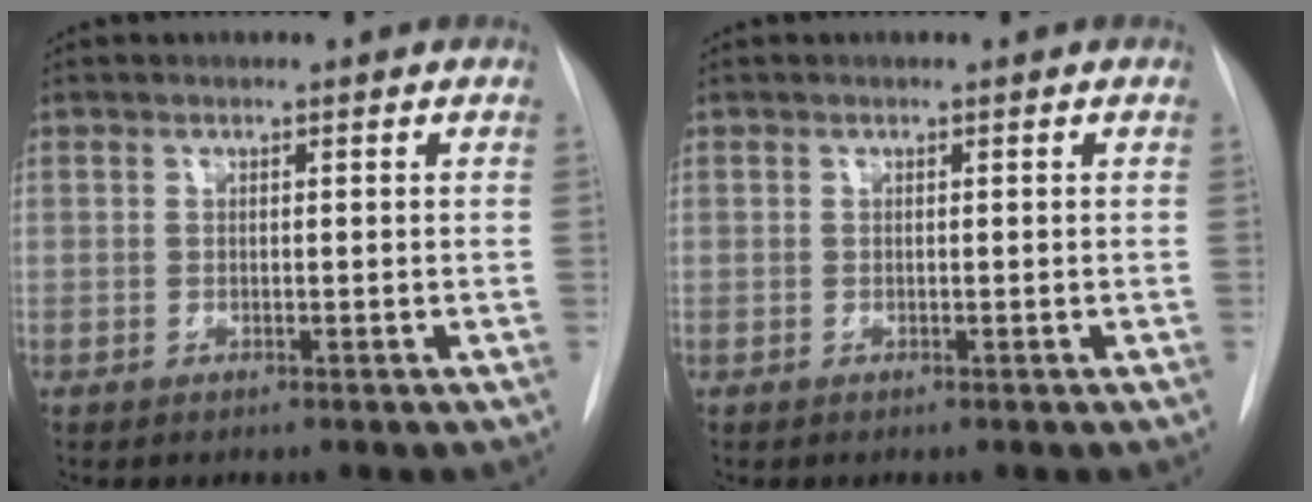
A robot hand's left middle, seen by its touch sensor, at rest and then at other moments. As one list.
[{"total": 0.0}]